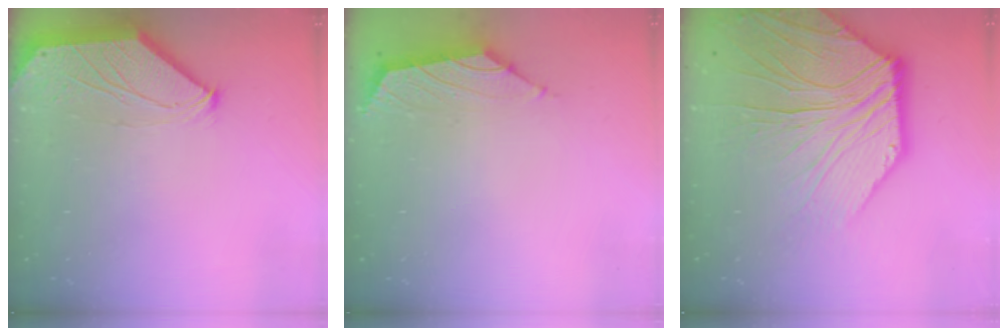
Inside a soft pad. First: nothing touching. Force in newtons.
{"total": 1.5, "press": 1.4, "slide": 0.7}
{"total": 14.4, "press": 14.2, "slide": 2.2}